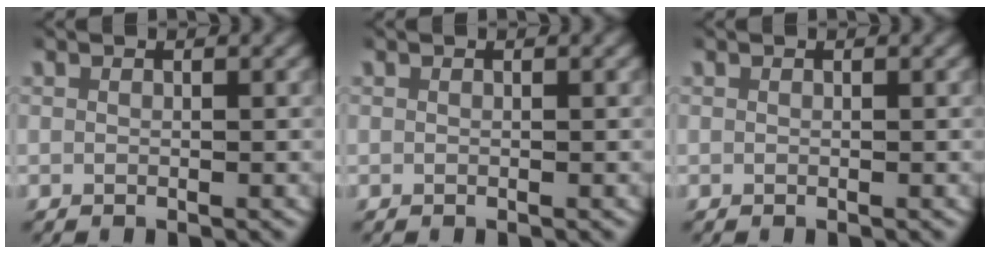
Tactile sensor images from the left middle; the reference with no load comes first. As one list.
[{"total": 0.0}, {"total": 0.0}]